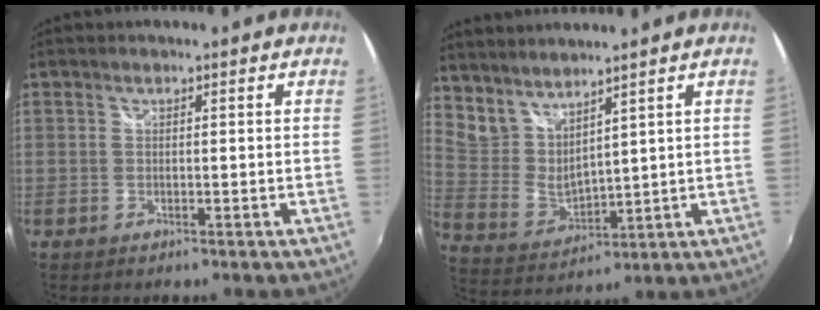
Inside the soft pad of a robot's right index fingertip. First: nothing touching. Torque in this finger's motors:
{"motor_torque": [-0.10, 0.07, 0.06, 0.01]}